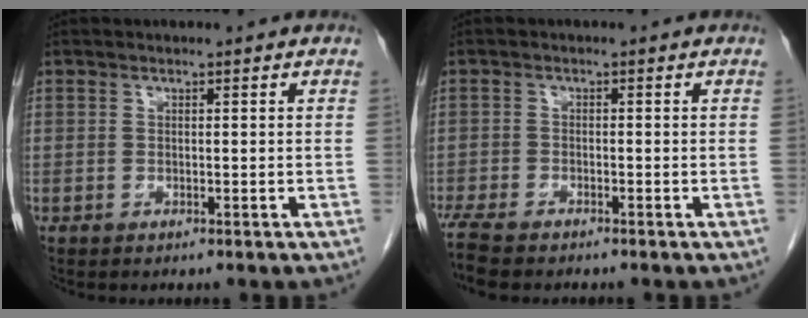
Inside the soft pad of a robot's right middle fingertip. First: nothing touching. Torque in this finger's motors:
{"motor_torque": [0.46, -0.33, 0.23, 0.09]}